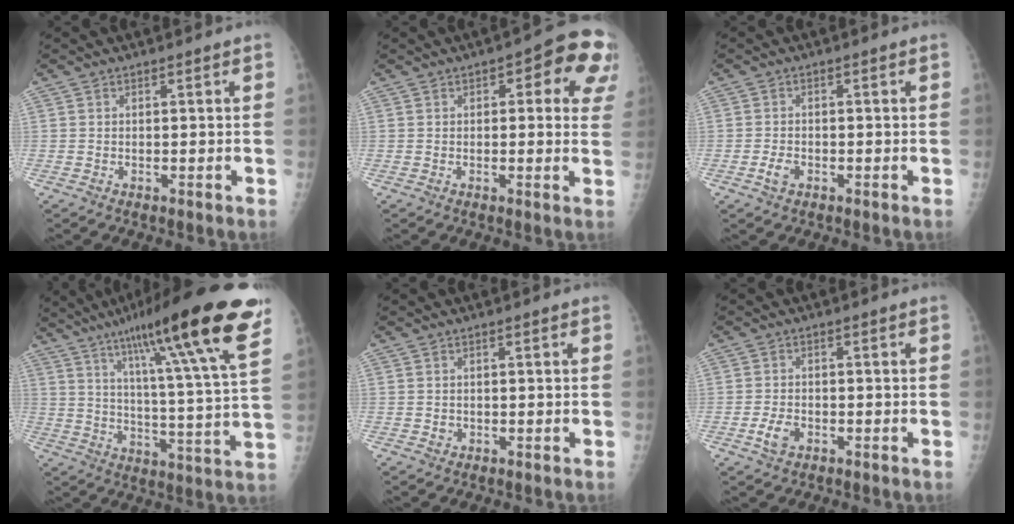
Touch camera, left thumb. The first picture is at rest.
{"total": 11.2, "force": [4.4, 4.8, 9.2], "torque": [-0.055, 0.000, 0.038]}
{"total": 2.2, "force": [-1.0, 1.4, 1.3], "torque": [-0.025, 0.003, -0.019]}
{"total": 26.0, "force": [16.2, 1.9, 20.2], "torque": [-0.296, -0.051, 0.237]}
{"total": 0.9, "force": [-0.1, 0.8, 0.3], "torque": [0.000, 0.001, 0.001]}
{"total": 3.3, "force": [-1.4, 2.2, 2.1], "torque": [-0.040, 0.004, -0.026]}